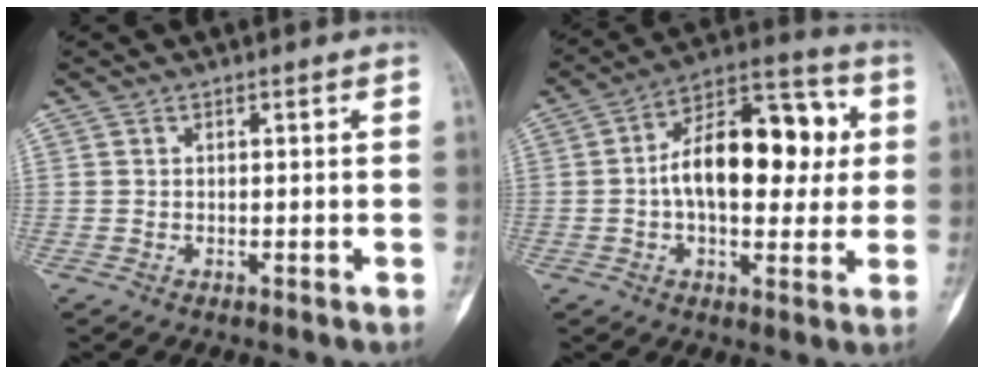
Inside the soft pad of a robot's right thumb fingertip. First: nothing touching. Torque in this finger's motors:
{"motor_torque": [1.47, 2.45, 0.64, -0.42, 0.34]}